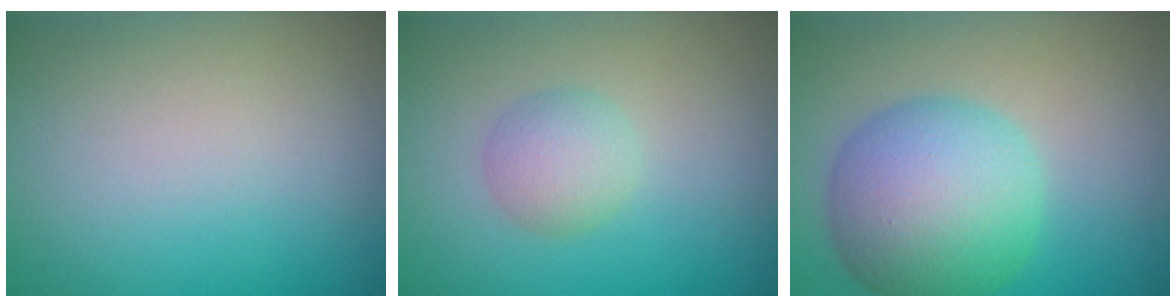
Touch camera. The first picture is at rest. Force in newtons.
{"total": 2.3, "press": 2.3, "slide": 0.1}
{"total": 8.4, "press": 8.4, "slide": 0.3}